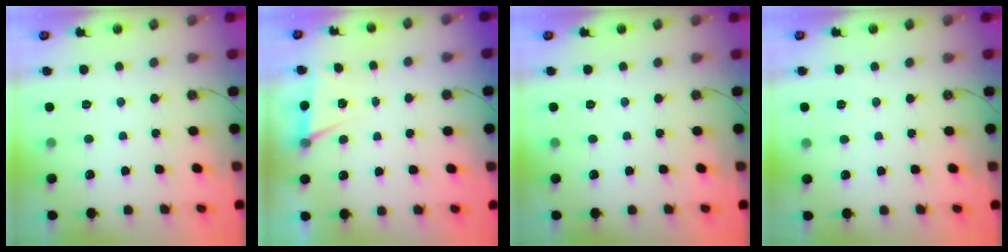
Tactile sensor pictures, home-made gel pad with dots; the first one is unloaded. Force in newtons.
{"total": 4.9, "press": 1.9, "slide": 4.5}
{"total": 0.0}
{"total": 5.0, "press": 2.6, "slide": 4.3}